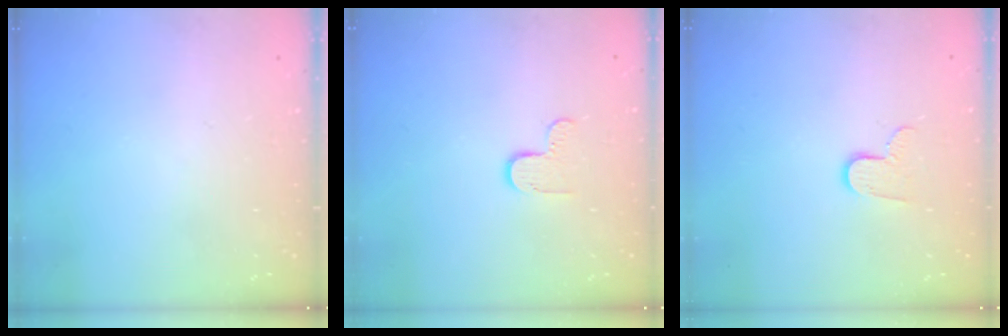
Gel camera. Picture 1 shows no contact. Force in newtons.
{"total": 4.7, "press": 4.7, "slide": 0.4}
{"total": 6.4, "press": 6.4, "slide": 0.5}